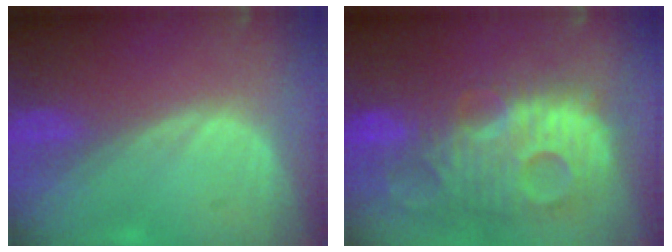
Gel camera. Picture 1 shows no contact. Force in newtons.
{"total": 13.9, "press": 11.9, "slide": 7.2}